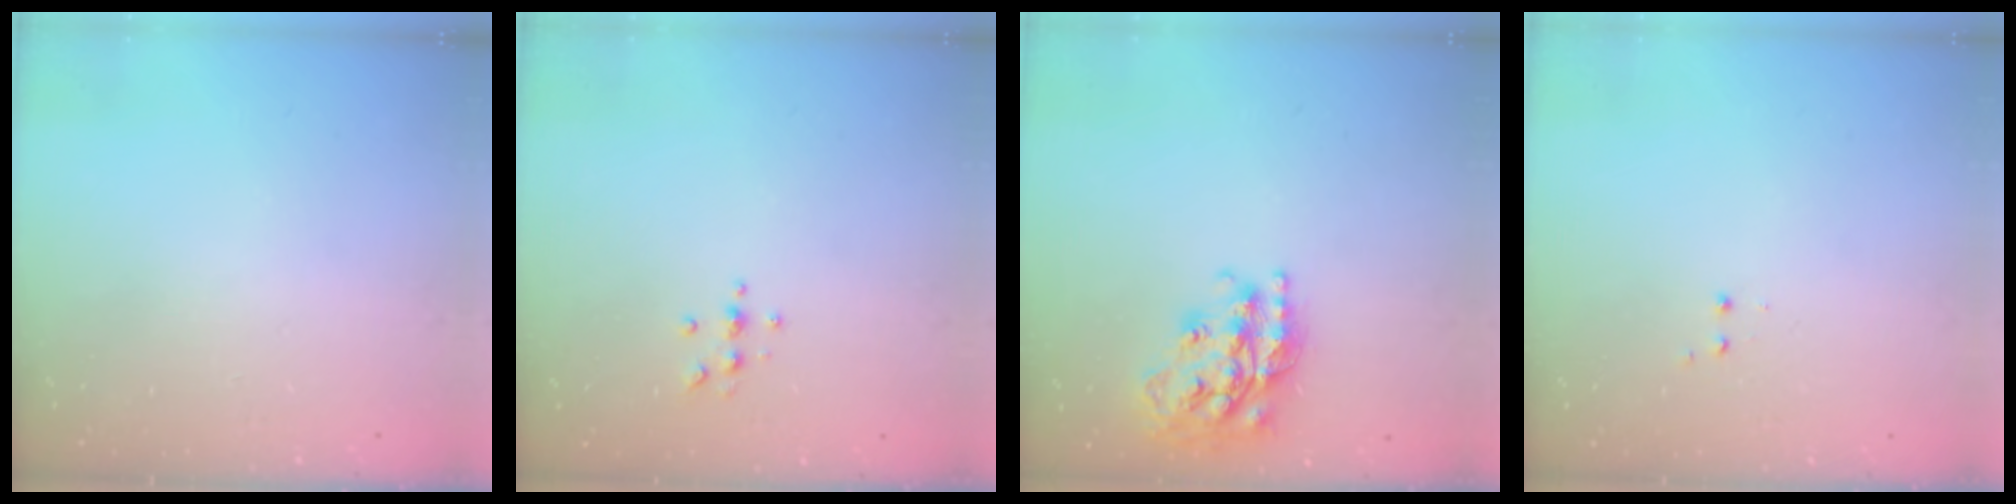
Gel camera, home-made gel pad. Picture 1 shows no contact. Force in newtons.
{"total": 4.6, "press": 4.6, "slide": 0.6}
{"total": 19.6, "press": 19.6, "slide": 1.4}
{"total": 1.2, "press": 1.1, "slide": 0.5}